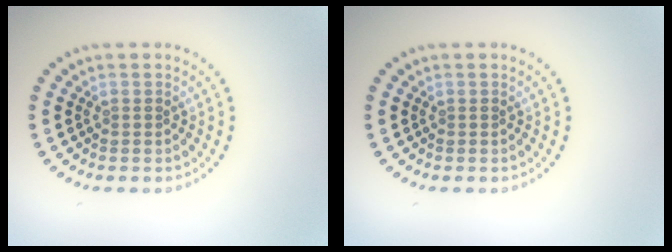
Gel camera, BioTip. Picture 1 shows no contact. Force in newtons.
{"total": 0.0}